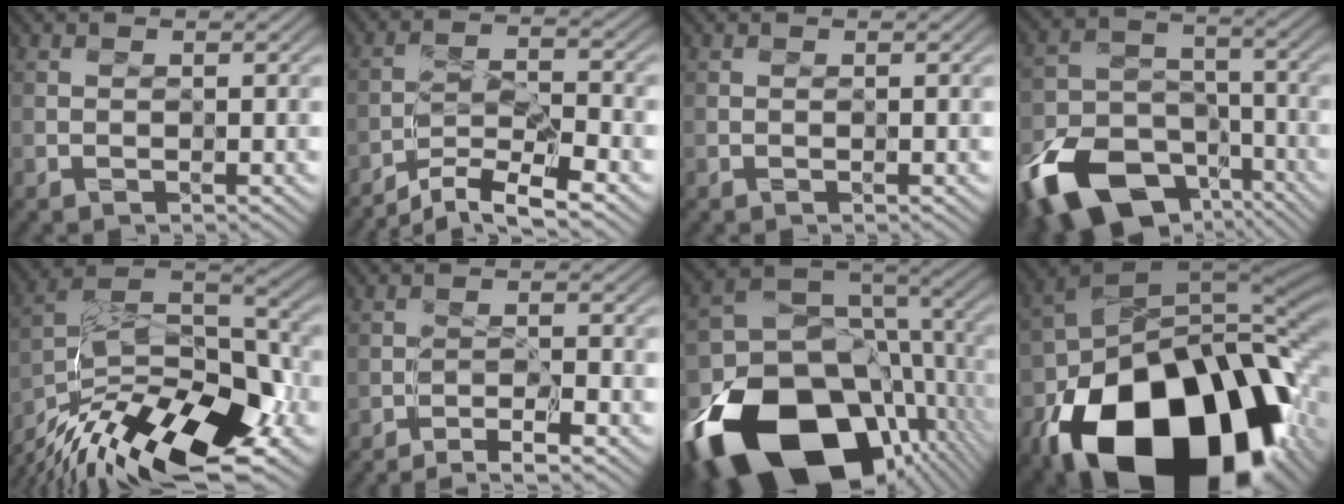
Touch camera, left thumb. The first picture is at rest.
{"total": 7.4, "force": [-5.6, 1.5, 4.6], "torque": [-0.081, 0.008, -0.111]}
{"total": 0.0}
{"total": 15.7, "force": [-9.1, 9.6, 8.5], "torque": [-0.199, -0.035, -0.164]}
{"total": 17.1, "force": [-10.4, 6.9, 11.8], "torque": [-0.238, -0.005, -0.177]}
{"total": 3.9, "force": [-2.9, 0.1, 2.6], "torque": [-0.046, 0.009, -0.052]}
{"total": 21.2, "force": [-9.0, 13.7, 13.4], "torque": [-0.310, -0.052, -0.130]}
{"total": 21.3, "force": [-10.1, 12.7, 13.9], "torque": [-0.278, -0.059, -0.132]}